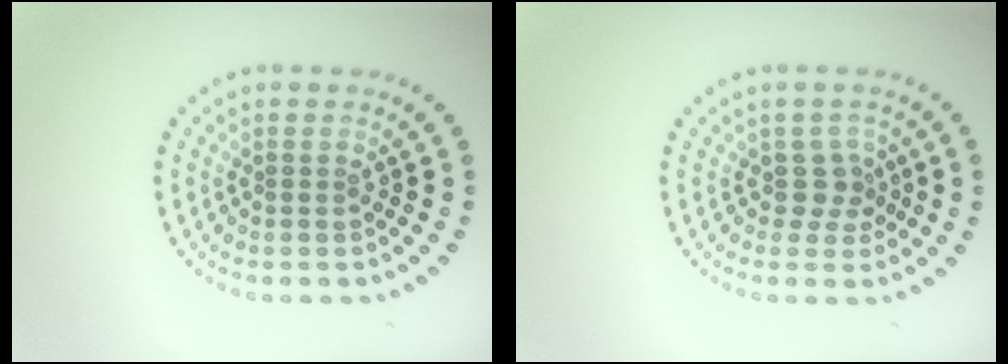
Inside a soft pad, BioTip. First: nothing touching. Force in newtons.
{"total": 2.0, "press": 1.5, "slide": 1.4}